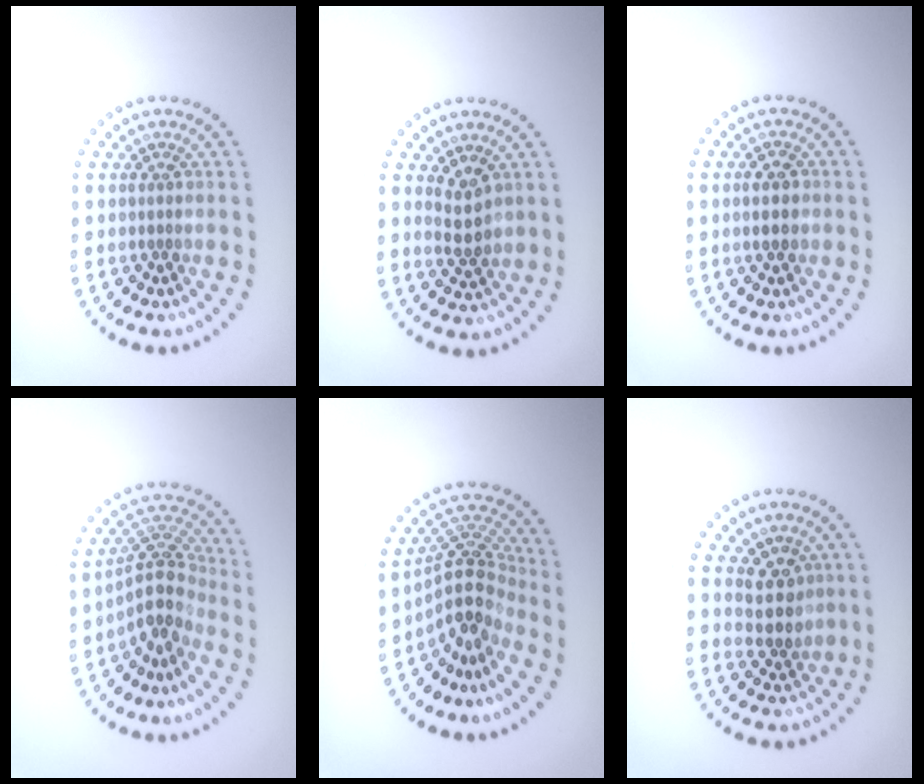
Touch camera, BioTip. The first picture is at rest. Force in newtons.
{"total": 2.3, "press": 2.2, "slide": 0.8}
{"total": 1.7, "press": 1.7, "slide": 0.2}
{"total": 4.2, "press": 3.2, "slide": 2.8}
{"total": 4.6, "press": 3.6, "slide": 3.0}
{"total": 2.8, "press": 2.5, "slide": 1.3}